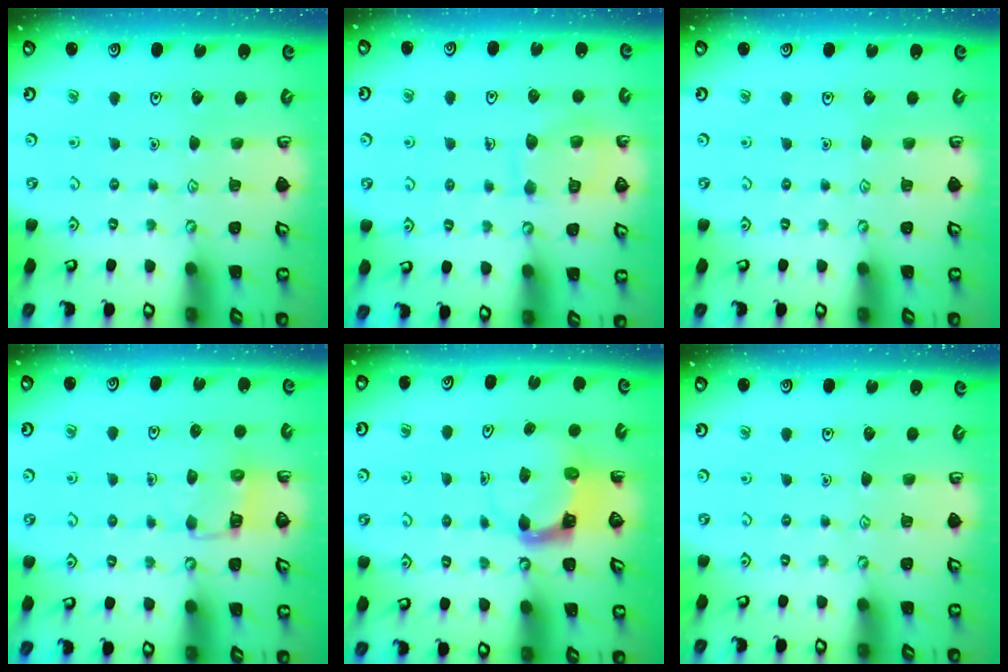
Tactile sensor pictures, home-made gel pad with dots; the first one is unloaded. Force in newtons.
{"total": 10.5, "press": 10.4, "slide": 0.9}
{"total": 0.0}
{"total": 4.6, "press": 4.5, "slide": 0.4}
{"total": 3.8, "press": 3.8, "slide": 0.3}
{"total": 0.0}